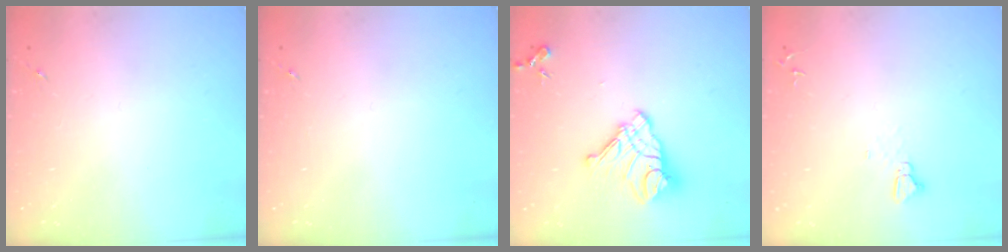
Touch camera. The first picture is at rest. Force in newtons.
{"total": 0.0}
{"total": 14.4, "press": 14.3, "slide": 1.9}
{"total": 3.2, "press": 3.1, "slide": 0.3}